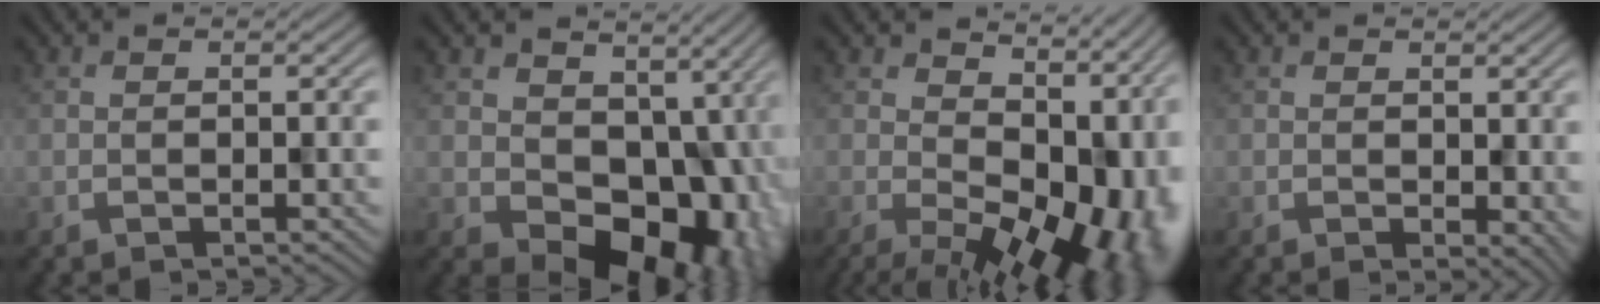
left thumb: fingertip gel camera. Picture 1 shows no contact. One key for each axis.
{"total": 11.4, "fx": 0.3, "fy": 8.5, "fz": 7.7, "tx": -0.109, "ty": -0.036, "tz": 0.021}
{"total": 15.5, "fx": -0.8, "fy": 9.0, "fz": 12.6, "tx": -0.163, "ty": -0.035, "tz": 0.024}
{"total": 2.3, "fx": -0.2, "fy": 1.2, "fz": 2.0, "tx": -0.026, "ty": -0.008, "tz": 0.008}